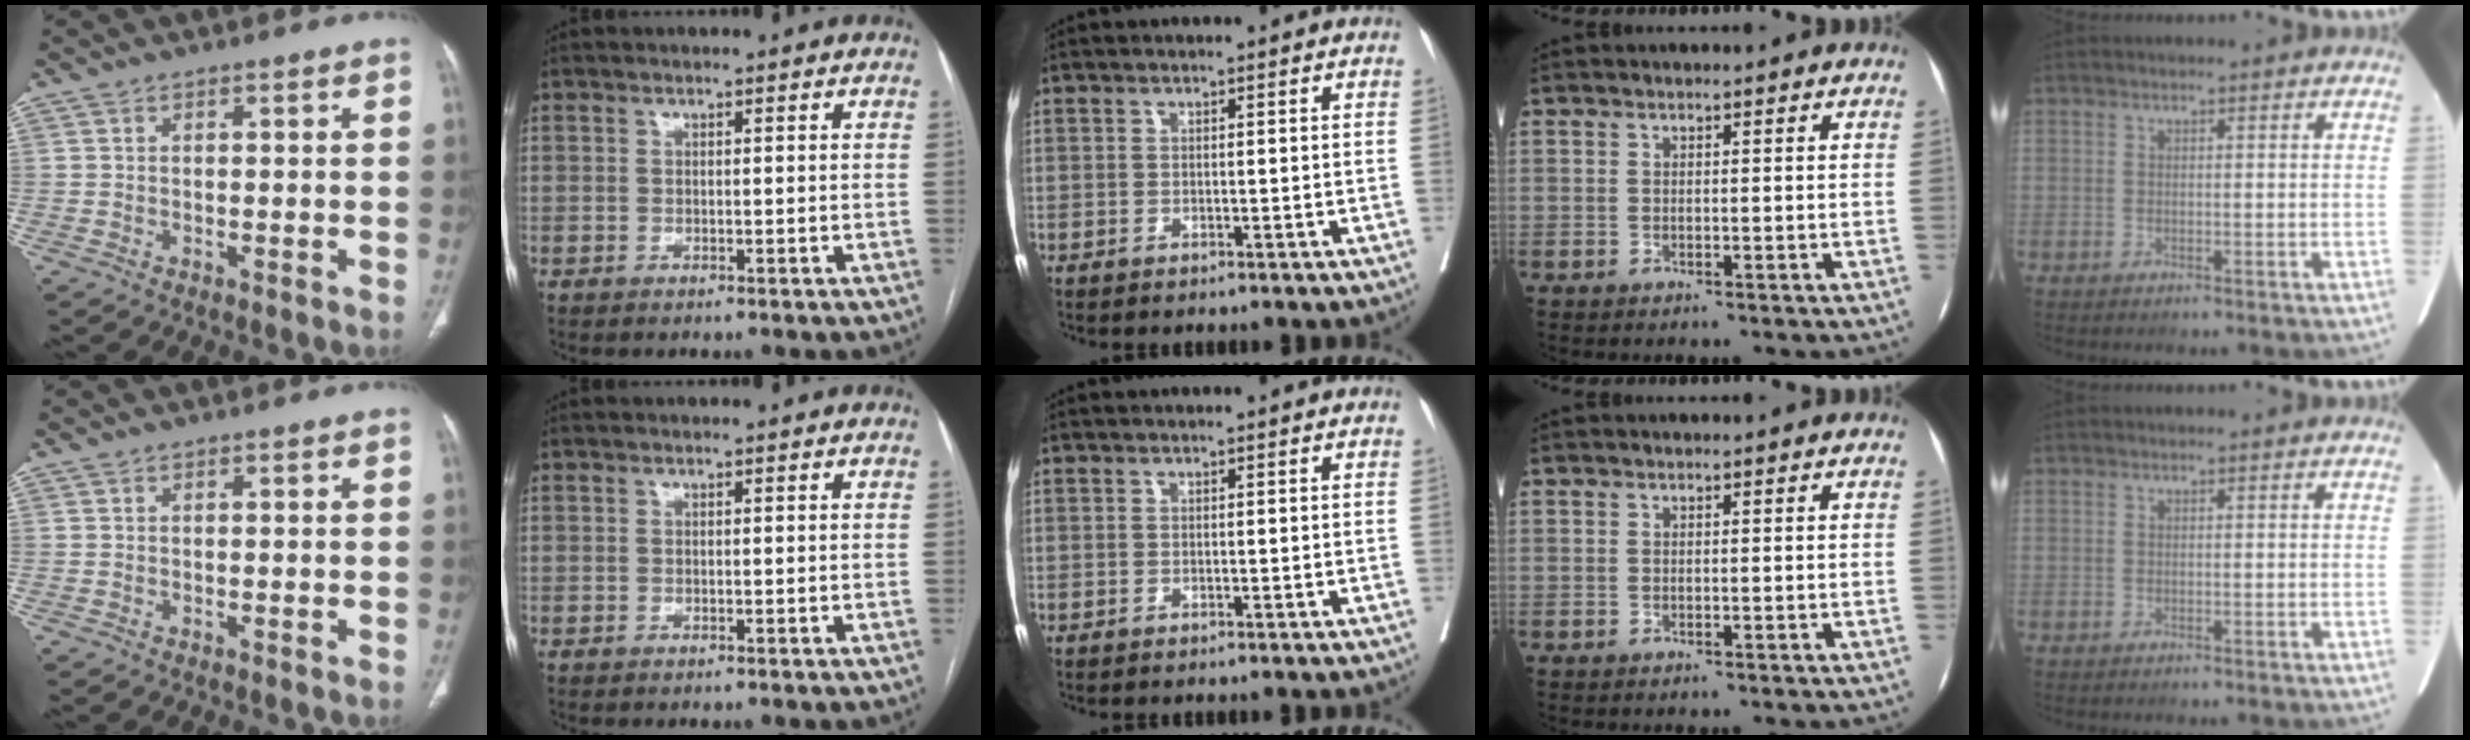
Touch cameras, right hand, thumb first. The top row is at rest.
{}